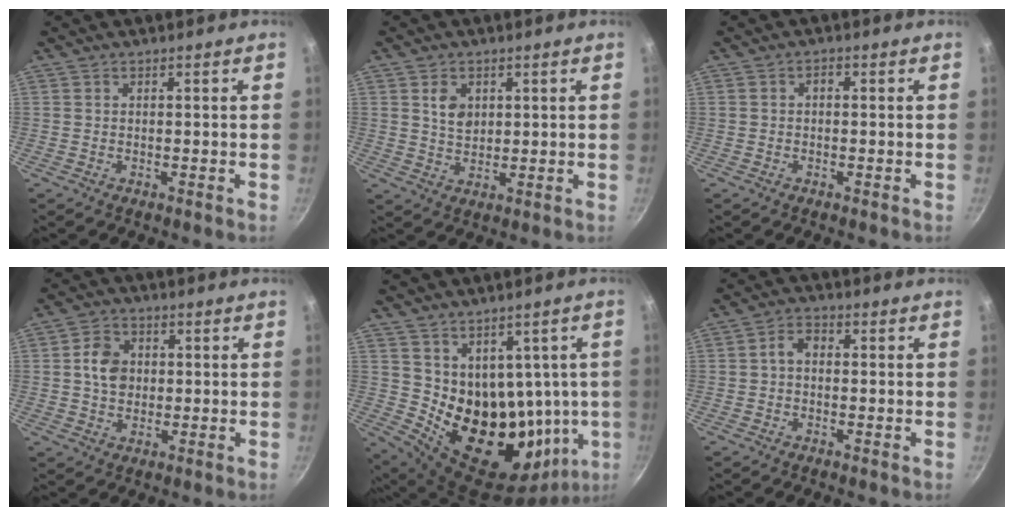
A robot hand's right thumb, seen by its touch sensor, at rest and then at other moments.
{"total": 4.5, "force": [1.4, 3.2, 2.7], "torque": [-0.035, -0.007, 0.027]}
{"total": 1.1, "force": [-0.3, 0.8, 0.8], "torque": [-0.016, 0.009, -0.006]}
{"total": 6.2, "force": [0.5, 5.0, 3.6], "torque": [-0.045, 0.010, 0.001]}
{"total": 18.8, "force": [3.3, 13.3, 12.9], "torque": [-0.142, -0.046, 0.079]}
{"total": 3.3, "force": [-0.3, 2.3, 2.3], "torque": [-0.037, 0.015, -0.013]}